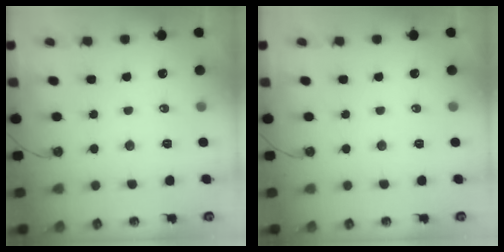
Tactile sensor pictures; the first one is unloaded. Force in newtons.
{"total": 0.0}